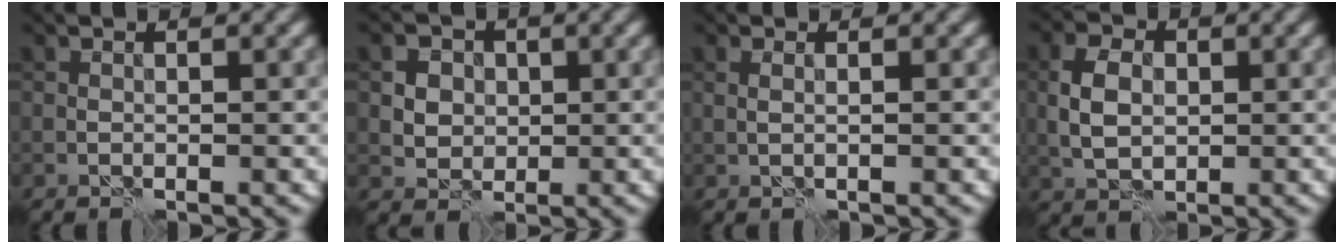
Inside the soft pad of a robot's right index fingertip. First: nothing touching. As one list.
[{"total": 5.4, "force": [1.7, 4.4, 2.6], "torque": [-0.049, 0.018, 0.022]}, {"total": 1.4, "force": [0.6, 0.6, 1.1], "torque": [-0.007, -0.001, -0.003]}, {"total": 4.2, "force": [0.1, 2.9, 3.0], "torque": [-0.063, 0.004, -0.001]}]